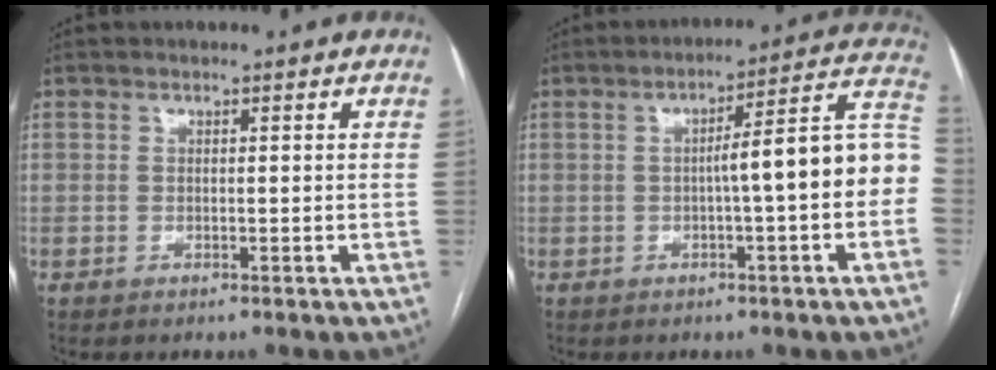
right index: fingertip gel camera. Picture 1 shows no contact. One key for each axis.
{"total": 13.0, "fx": -1.3, "fy": 0.5, "fz": 12.9, "tx": -0.166, "ty": 0.038, "tz": -0.023}